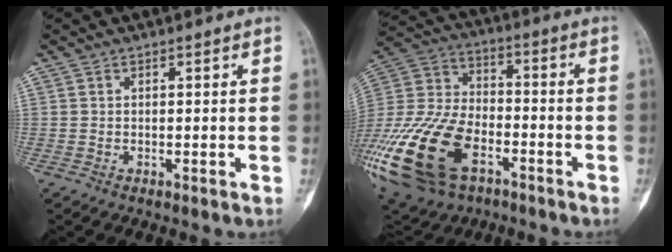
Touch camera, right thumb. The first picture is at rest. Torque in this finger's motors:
{"motor_torque": [2.45, 2.56, 1.70, -1.07, 0.80]}